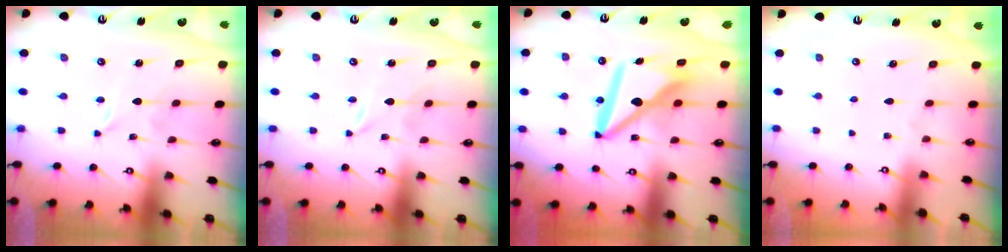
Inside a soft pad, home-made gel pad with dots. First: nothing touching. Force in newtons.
{"total": 0.0}
{"total": 12.8, "press": 12.7, "slide": 1.4}
{"total": 0.0}